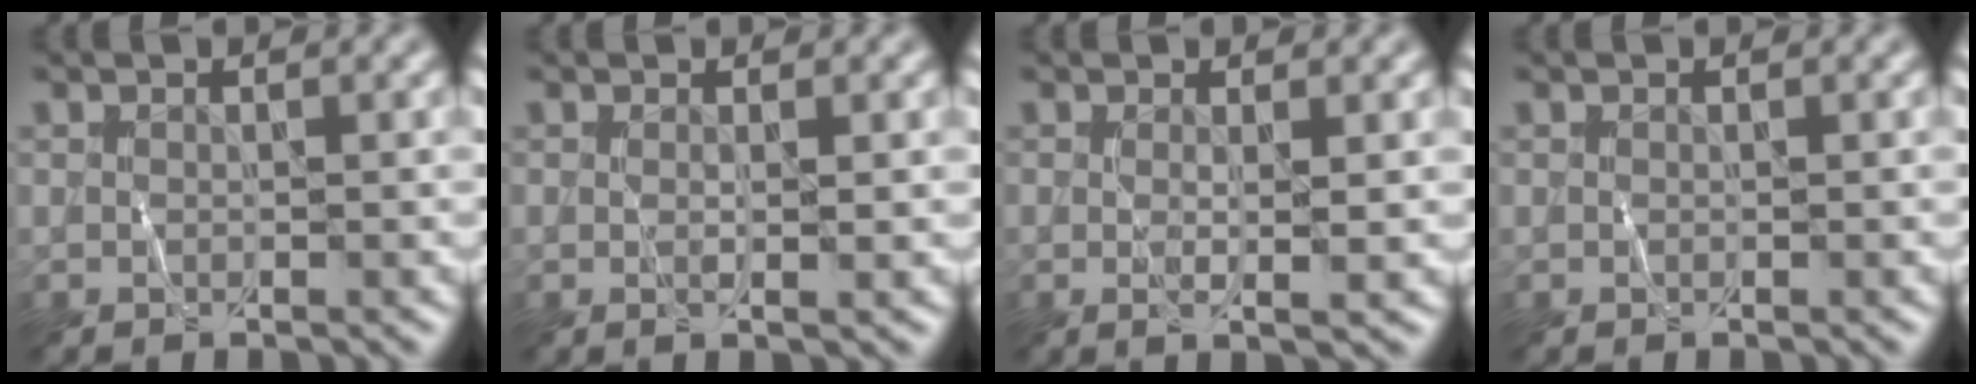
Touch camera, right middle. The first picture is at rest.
{"total": 1.1, "force": [0.2, 0.1, 1.1], "torque": [-0.018, -0.004, 0.002]}
{"total": 2.1, "force": [0.3, 0.4, 2.0], "torque": [-0.034, -0.006, 0.004]}
{"total": 0.0}